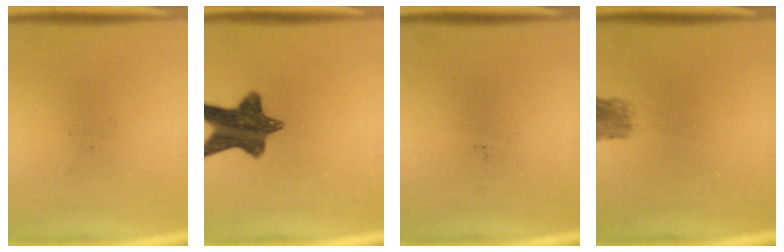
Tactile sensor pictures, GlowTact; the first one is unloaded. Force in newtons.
{"total": 11.4}
{"total": 0.0}
{"total": 2.9}